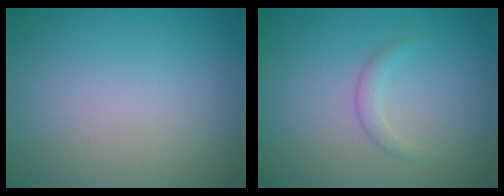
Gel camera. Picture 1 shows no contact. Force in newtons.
{"total": 1.2, "press": 1.2, "slide": 0.0}